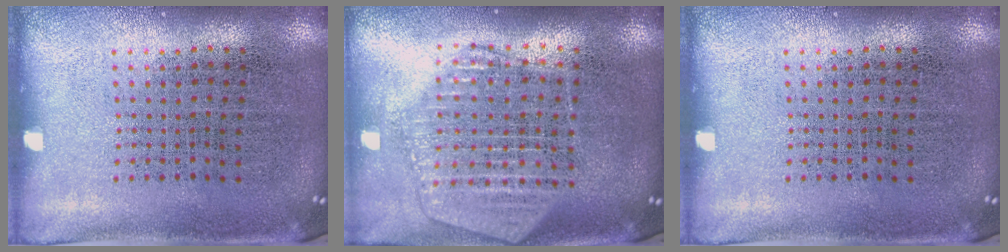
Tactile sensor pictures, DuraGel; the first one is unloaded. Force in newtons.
{"total": 2.1, "press": 1.9, "slide": 0.9}
{"total": 0.0}